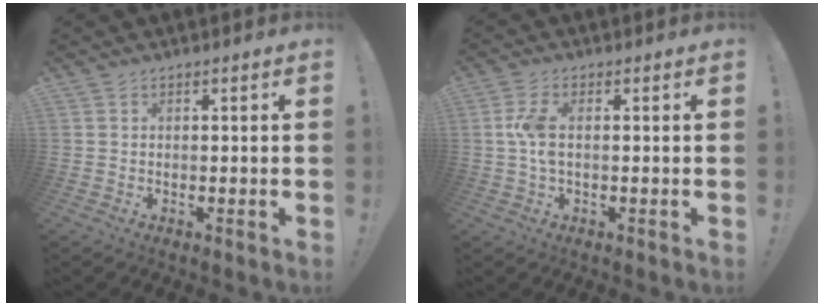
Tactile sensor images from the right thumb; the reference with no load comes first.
{"total": 6.0, "force": [0.1, 2.5, 5.4], "torque": [-0.119, 0.003, -0.002]}